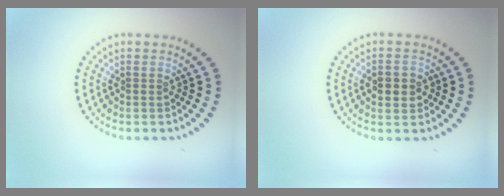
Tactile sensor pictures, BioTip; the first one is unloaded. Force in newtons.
{"total": 2.3, "press": 2.3, "slide": 0.1}